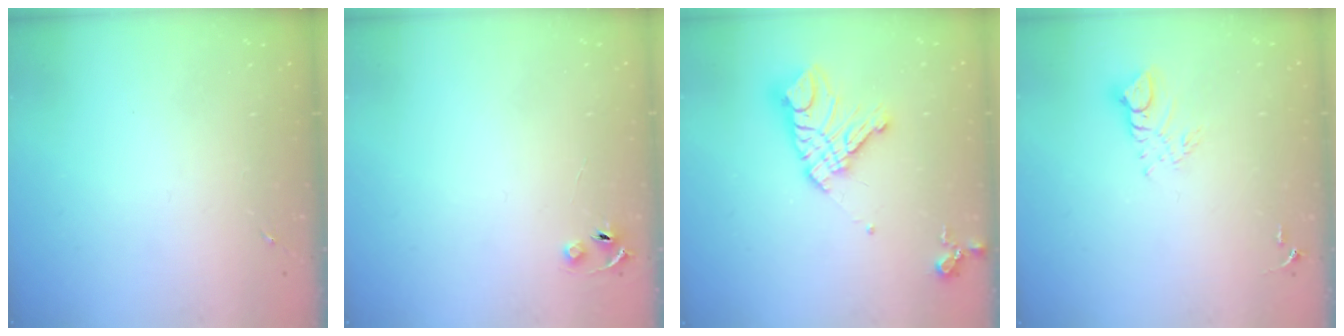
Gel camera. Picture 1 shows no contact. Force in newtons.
{"total": 4.0, "press": 3.9, "slide": 0.4}
{"total": 16.4, "press": 16.3, "slide": 2.1}
{"total": 7.2, "press": 7.1, "slide": 0.7}